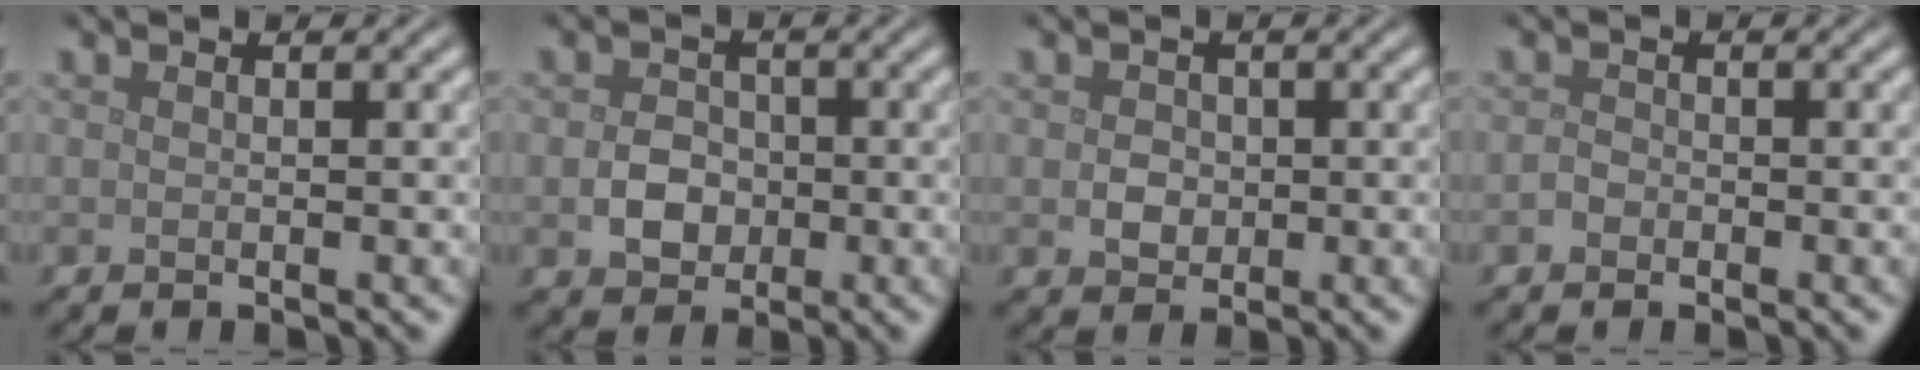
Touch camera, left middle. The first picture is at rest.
{"total": 2.9, "force": [-0.6, 2.4, 1.5], "torque": [-0.023, -0.001, -0.015]}
{"total": 1.7, "force": [0.0, 1.5, 0.8], "torque": [-0.012, -0.003, -0.003]}
{"total": 0.9, "force": [-0.5, 0.7, 0.3], "torque": [-0.005, 0.000, -0.013]}